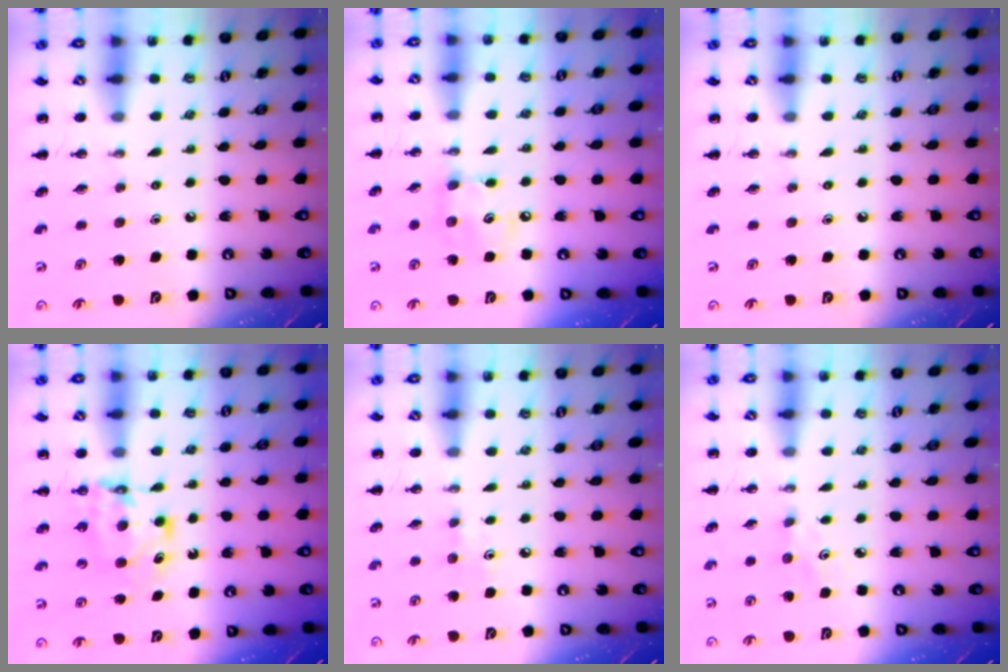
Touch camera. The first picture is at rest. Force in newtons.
{"total": 6.5, "press": 6.5, "slide": 0.5}
{"total": 0.0}
{"total": 6.1, "press": 6.0, "slide": 0.7}
{"total": 3.5, "press": 3.4, "slide": 1.1}
{"total": 1.4, "press": 1.3, "slide": 0.4}